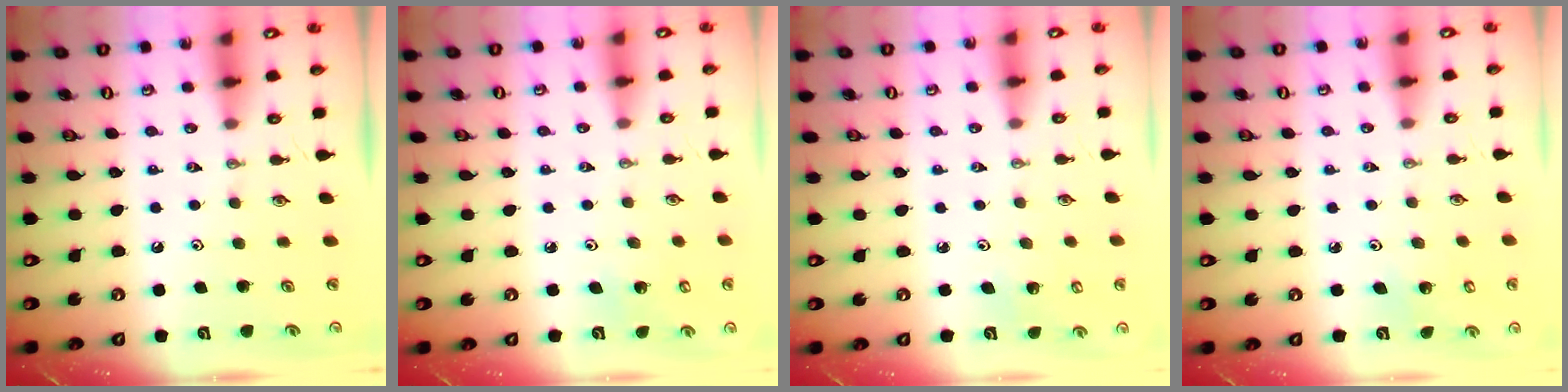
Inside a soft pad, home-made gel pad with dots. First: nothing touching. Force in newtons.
{"total": 2.8, "press": 2.8, "slide": 0.2}
{"total": 2.9, "press": 2.9, "slide": 0.2}
{"total": 2.8, "press": 2.8, "slide": 0.3}